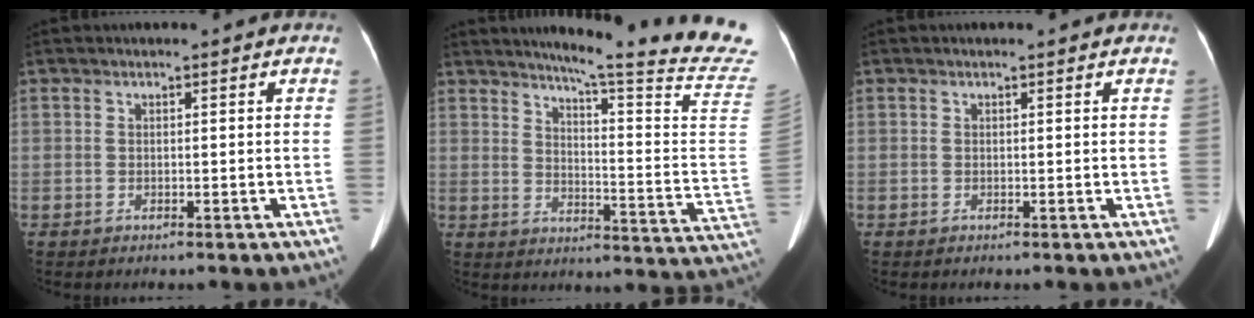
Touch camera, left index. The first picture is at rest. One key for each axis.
{"total": 23.6, "fx": 20.8, "fy": -2.4, "fz": 10.8, "tx": -0.152, "ty": -0.137, "tz": 0.248}
{"total": 0.0}